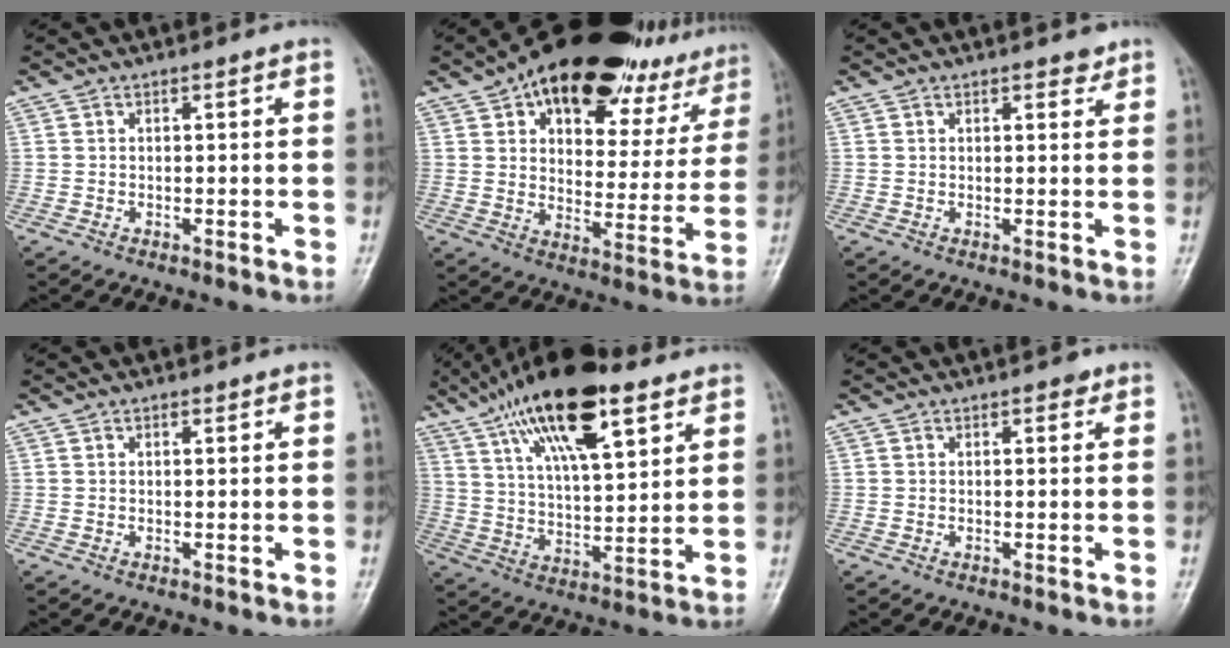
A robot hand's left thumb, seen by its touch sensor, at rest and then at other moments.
{"total": 27.4, "force": [17.3, 13.5, 16.4], "torque": [-0.190, -0.023, 0.238]}
{"total": 1.7, "force": [1.4, 0.8, 0.7], "torque": [0.003, -0.007, 0.015]}
{"total": 0.5, "force": [0.3, 0.3, 0.3], "torque": [-0.004, -0.002, 0.003]}
{"total": 20.6, "force": [11.6, 7.2, 15.4], "torque": [-0.254, -0.021, 0.205]}
{"total": 0.9, "force": [0.6, 0.6, 0.4], "torque": [0.002, -0.003, 0.003]}